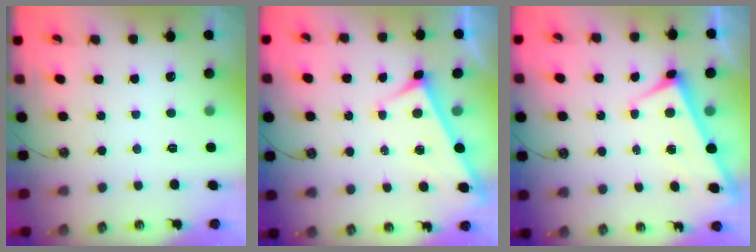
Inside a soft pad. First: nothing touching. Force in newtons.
{"total": 3.4, "press": 3.3, "slide": 0.3}
{"total": 1.0, "press": 1.0, "slide": 0.1}